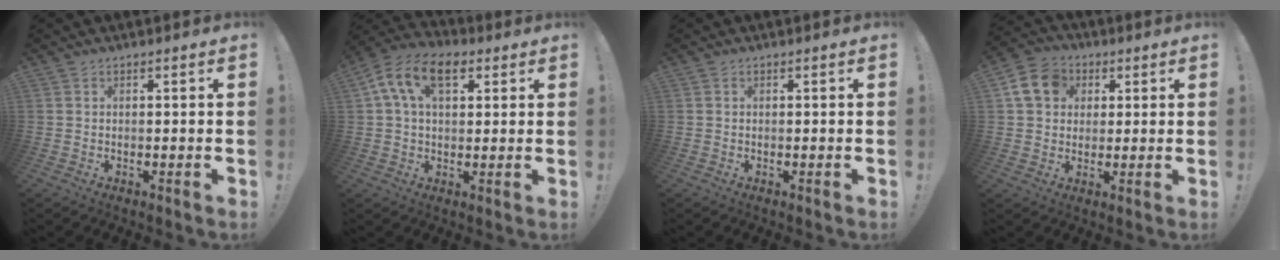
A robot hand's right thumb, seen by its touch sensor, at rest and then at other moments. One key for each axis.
{"total": 12.8, "fx": 4.7, "fy": 7.5, "fz": 9.2, "tx": -0.163, "ty": 0.001, "tz": 0.087}
{"total": 0.0}
{"total": 11.6, "fx": 3.7, "fy": 9.6, "fz": 5.2, "tx": -0.075, "ty": 0.000, "tz": 0.078}